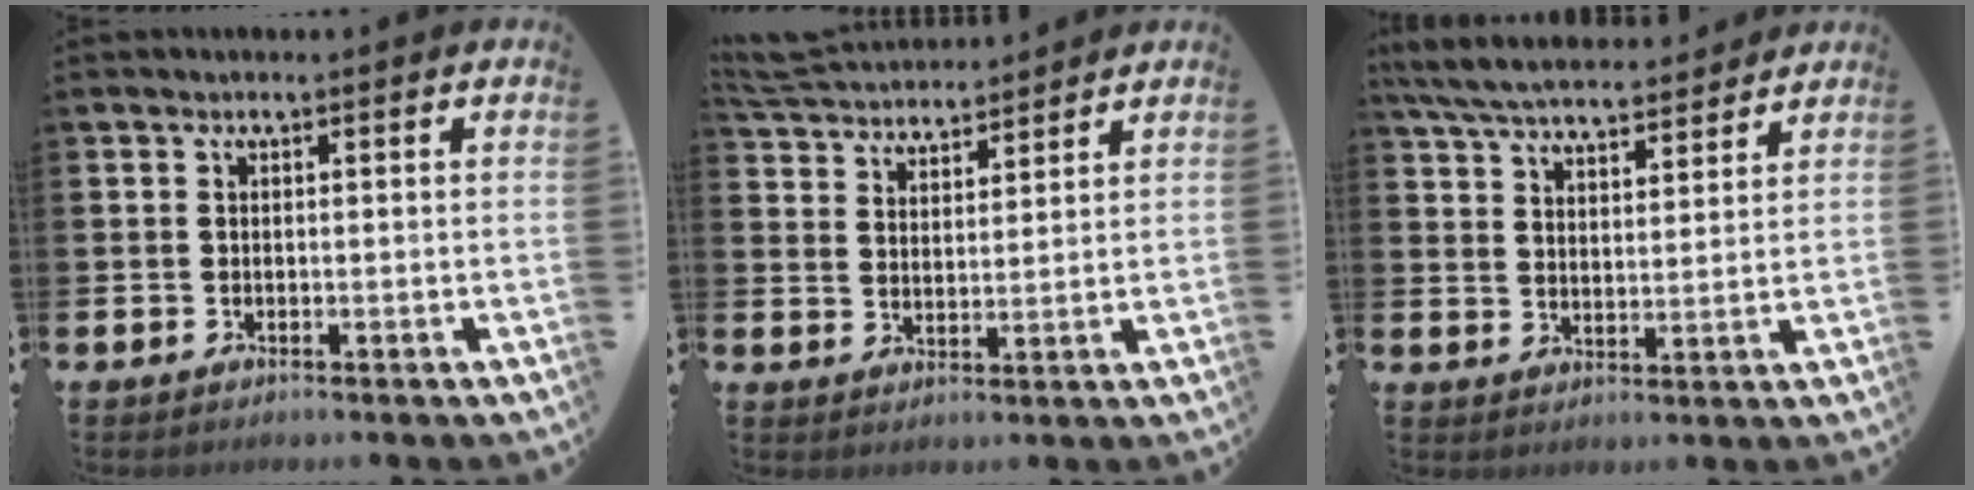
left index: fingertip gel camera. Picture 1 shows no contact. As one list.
[{"total": 5.8, "force": [5.7, 0.8, 0.2], "torque": [-0.032, -0.030, 0.105]}, {"total": 6.7, "force": [6.4, 1.1, 1.6], "torque": [-0.056, -0.032, 0.115]}]